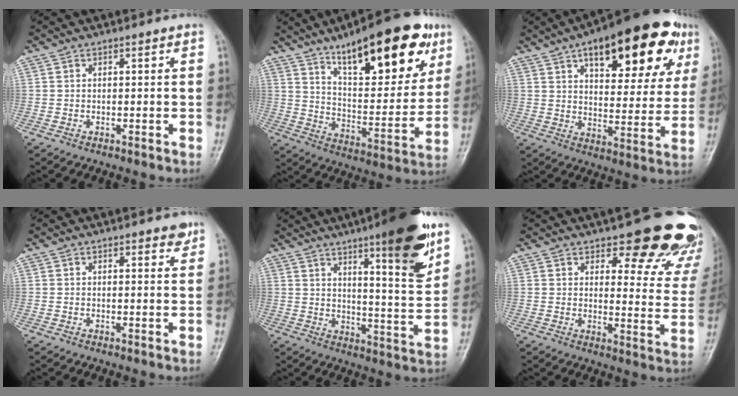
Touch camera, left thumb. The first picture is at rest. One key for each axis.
{"total": 24.7, "fx": 14.0, "fy": 8.8, "fz": 18.3, "tx": -0.227, "ty": -0.050, "tz": 0.220}
{"total": 25.3, "fx": 12.8, "fy": 10.6, "fz": 19.0, "tx": -0.229, "ty": -0.009, "tz": 0.181}
{"total": 2.6, "fx": 1.9, "fy": 0.9, "fz": 1.5, "tx": -0.009, "ty": -0.009, "tz": 0.021}
{"total": 17.2, "fx": 10.1, "fy": 2.8, "fz": 13.6, "tx": -0.172, "ty": -0.058, "tz": 0.150}
{"total": 19.1, "fx": 15.1, "fy": 6.8, "fz": 9.6, "tx": -0.055, "ty": -0.096, "tz": 0.167}